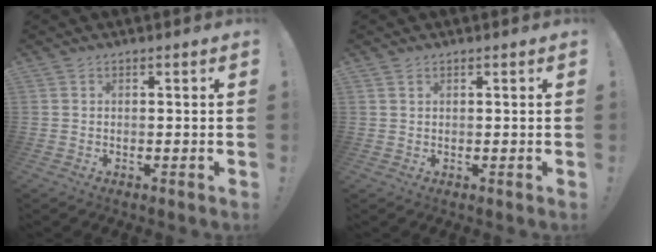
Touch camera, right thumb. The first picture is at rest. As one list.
[{"total": 0.9, "force": [0.7, 0.4, 0.4], "torque": [-0.016, 0.002, 0.015]}]